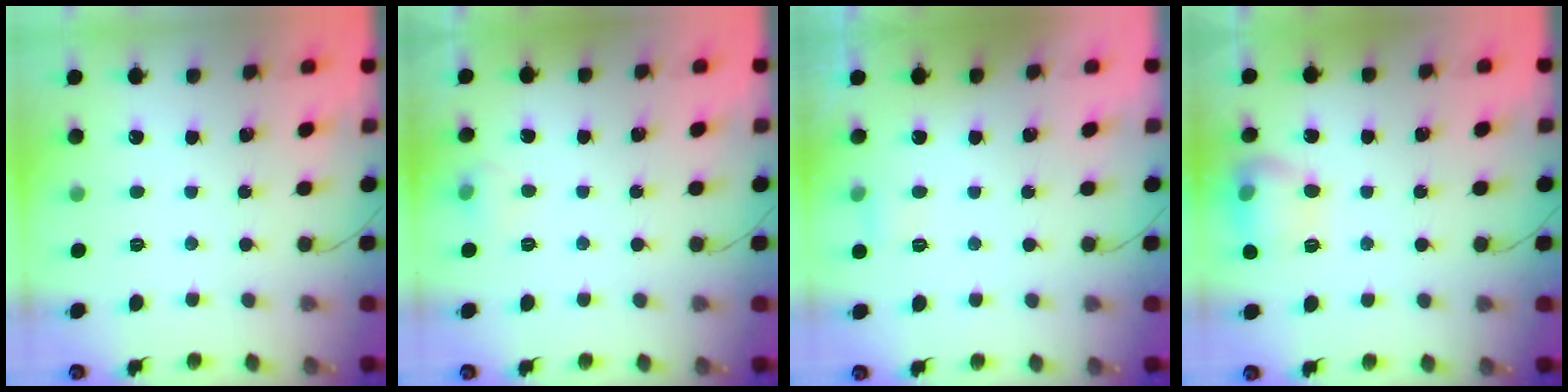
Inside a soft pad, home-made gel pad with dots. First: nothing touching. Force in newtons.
{"total": 5.2, "press": 4.9, "slide": 1.5}
{"total": 3.5, "press": 3.3, "slide": 1.2}
{"total": 12.0, "press": 12.0, "slide": 1.0}